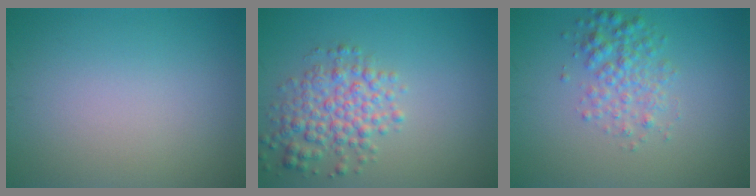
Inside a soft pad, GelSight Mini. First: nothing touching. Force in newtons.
{"total": 4.2, "press": 4.2, "slide": 0.1}
{"total": 3.0, "press": 3.0, "slide": 0.1}